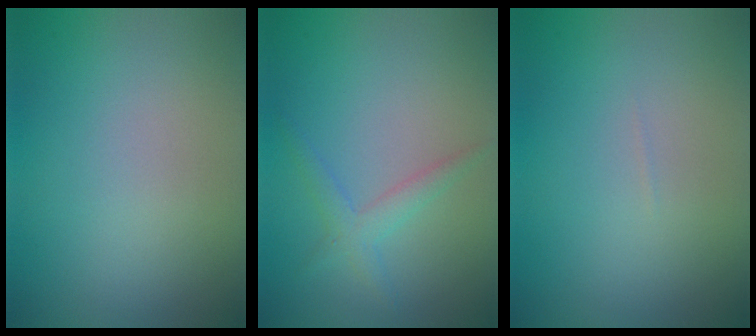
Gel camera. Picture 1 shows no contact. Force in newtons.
{"total": 1.9, "press": 1.9, "slide": 0.2}
{"total": 0.0}